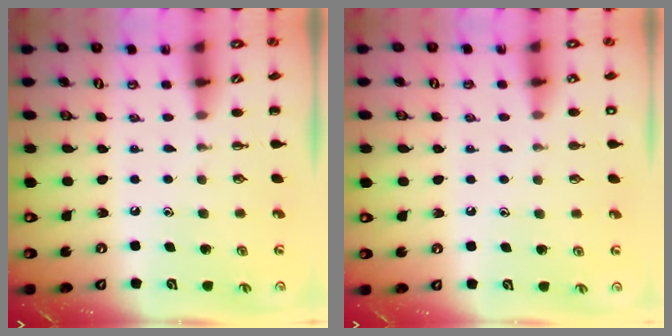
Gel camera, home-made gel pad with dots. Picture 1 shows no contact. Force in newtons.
{"total": 1.4, "press": 1.4, "slide": 0.1}